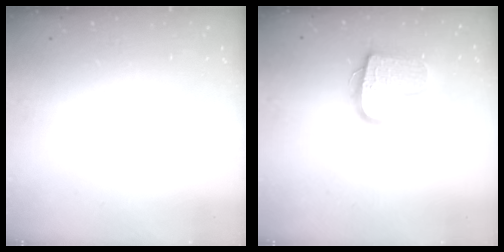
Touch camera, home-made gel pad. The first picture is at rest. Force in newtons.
{"total": 14.5, "press": 14.5, "slide": 0.8}